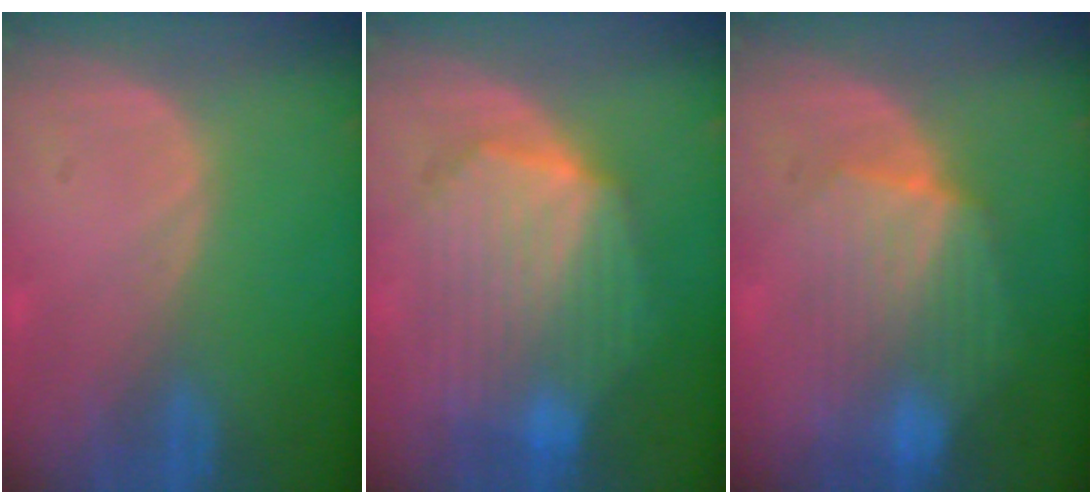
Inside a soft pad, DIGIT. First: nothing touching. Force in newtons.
{"total": 10.4, "press": 10.4, "slide": 0.8}
{"total": 7.7, "press": 7.6, "slide": 0.7}